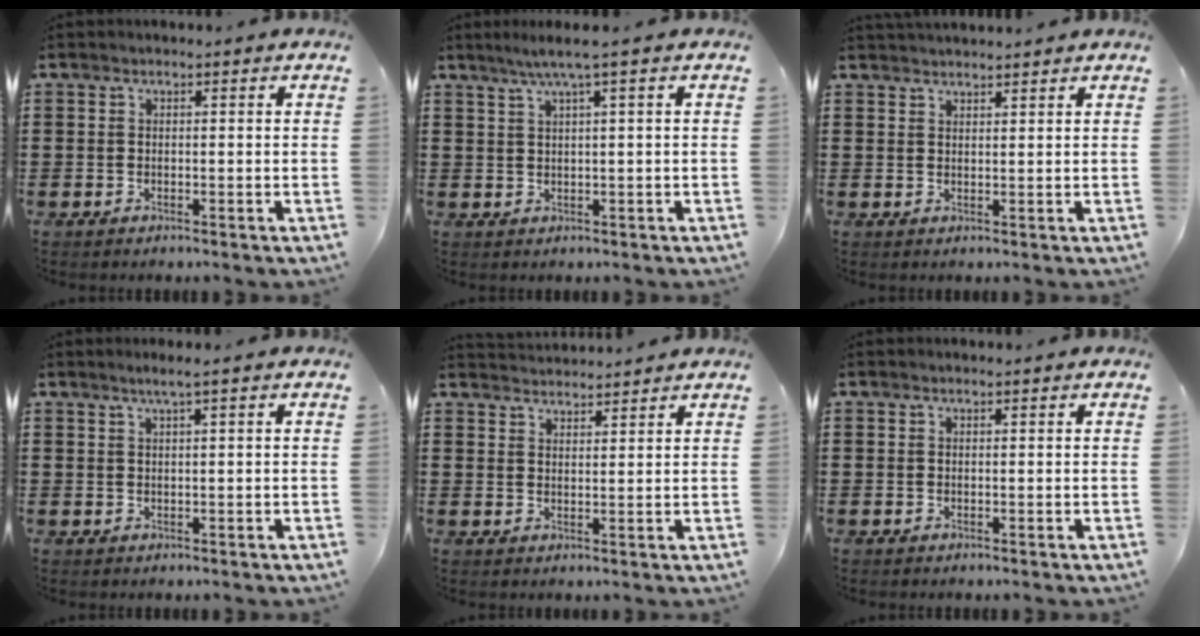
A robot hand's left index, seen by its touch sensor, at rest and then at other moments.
{"total": 3.0, "force": [1.4, -0.3, 2.6], "torque": [-0.052, -0.004, 0.022]}
{"total": 1.7, "force": [1.7, 0.0, 0.0], "torque": [-0.005, 0.000, 0.035]}
{"total": 1.6, "force": [0.8, -0.2, 1.4], "torque": [-0.026, -0.002, 0.013]}
{"total": 2.7, "force": [2.6, -0.1, -0.3], "torque": [-0.001, -0.008, 0.051]}
{"total": 0.0}